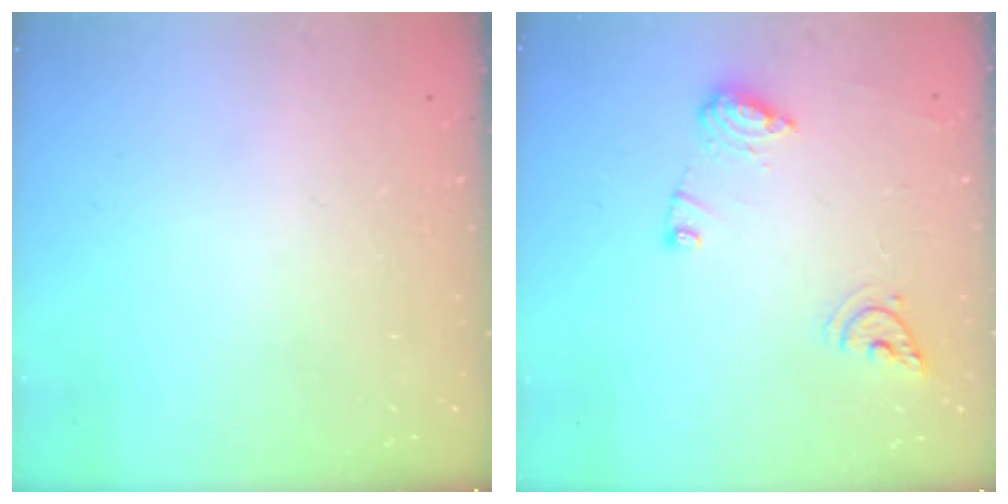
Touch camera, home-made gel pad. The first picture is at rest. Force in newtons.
{"total": 10.3, "press": 10.2, "slide": 1.1}